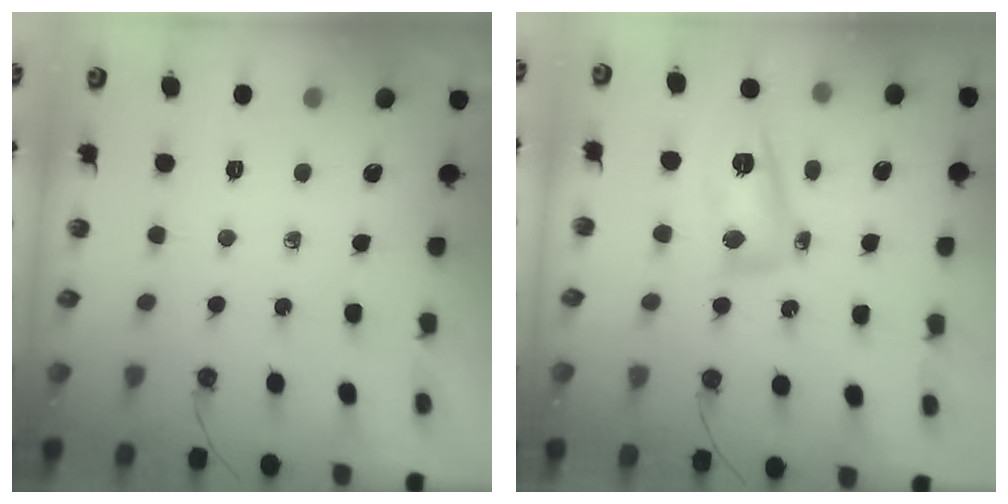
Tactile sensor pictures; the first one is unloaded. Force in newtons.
{"total": 13.0, "press": 13.0, "slide": 1.1}